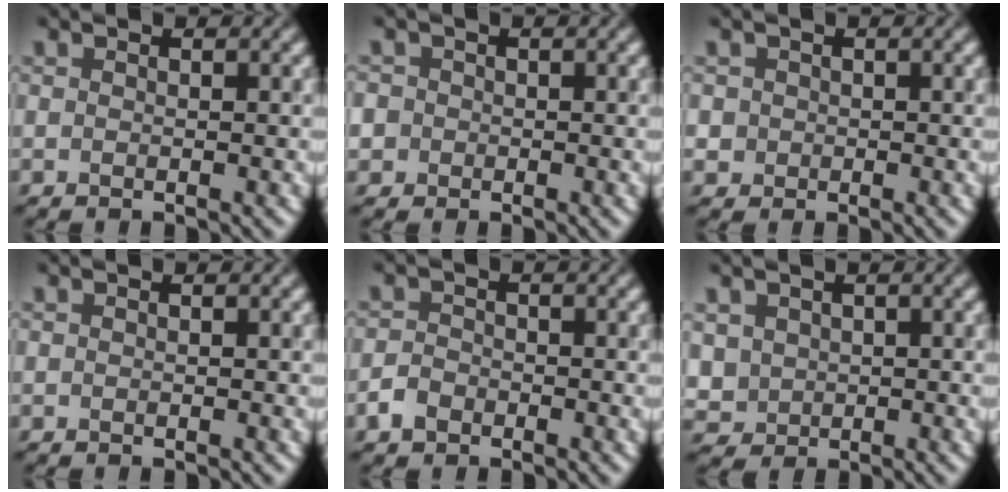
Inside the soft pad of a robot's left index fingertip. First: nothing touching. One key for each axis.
{"total": 2.3, "fx": -0.2, "fy": 2.3, "fz": 0.4, "tx": 0.013, "ty": 0.012, "tz": -0.028}
{"total": 2.2, "fx": -0.2, "fy": 2.1, "fz": 0.3, "tx": 0.006, "ty": 0.009, "tz": -0.017}
{"total": 0.0}
{"total": 1.7, "fx": -1.1, "fy": 1.2, "fz": 0.6, "tx": -0.005, "ty": 0.005, "tz": -0.027}
{"total": 1.8, "fx": 0.5, "fy": 1.7, "fz": 0.0, "tx": 0.010, "ty": -0.002, "tz": 0.015}